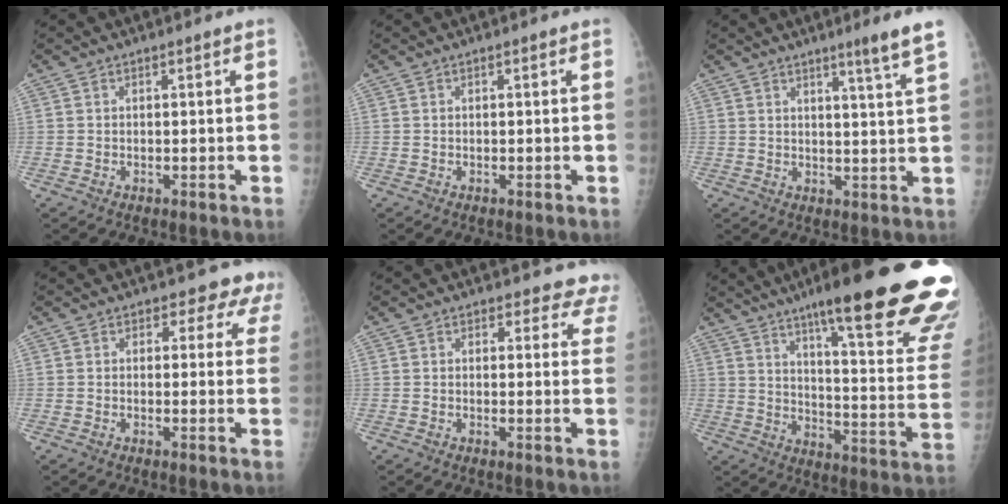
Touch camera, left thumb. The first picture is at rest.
{"total": 0.0}
{"total": 5.8, "force": [3.8, -1.1, 4.2], "torque": [-0.061, -0.032, 0.054]}
{"total": 4.9, "force": [3.8, 3.0, 0.4], "torque": [0.034, -0.016, 0.020]}
{"total": 6.3, "force": [5.5, 3.0, -0.2], "torque": [0.058, -0.021, 0.027]}
{"total": 30.6, "force": [19.9, 4.6, 22.7], "torque": [-0.227, -0.085, 0.274]}